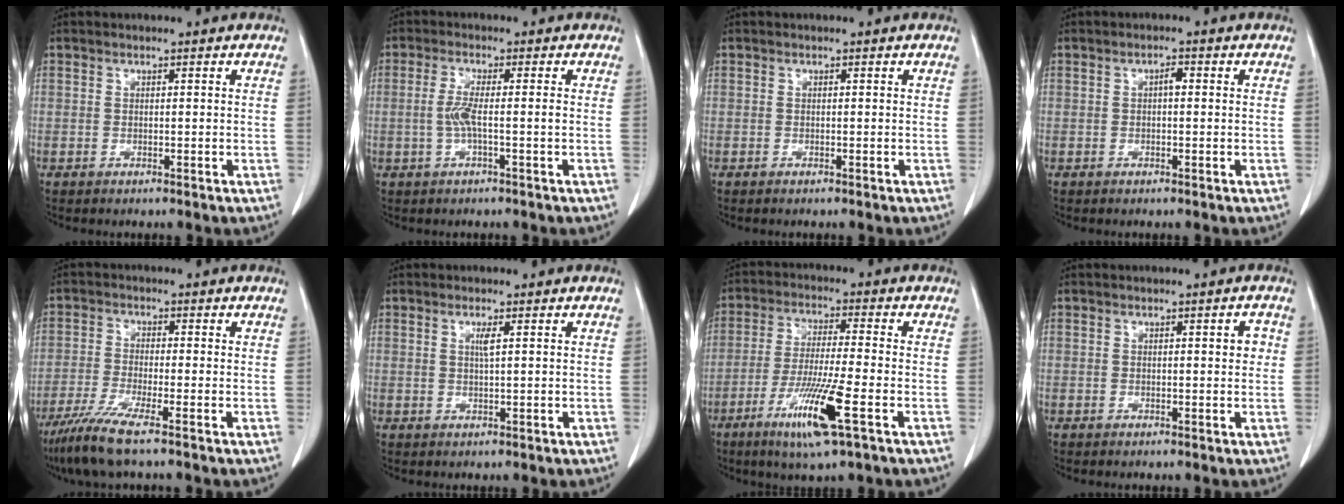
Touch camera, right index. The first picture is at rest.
{"total": 3.4, "force": [-0.6, -0.1, 3.4], "torque": [-0.071, 0.000, -0.012]}
{"total": 0.0}
{"total": 1.3, "force": [0.1, 0.5, 1.2], "torque": [-0.019, 0.004, 0.000]}
{"total": 5.1, "force": [-3.5, 0.0, 3.8], "torque": [-0.078, -0.016, -0.070]}
{"total": 1.5, "force": [0.5, -0.1, 1.4], "torque": [-0.030, -0.002, 0.009]}
{"total": 10.9, "force": [-5.0, -0.2, 9.7], "torque": [-0.191, -0.025, -0.093]}
{"total": 1.5, "force": [0.2, 0.5, 1.4], "torque": [-0.015, 0.003, 0.002]}